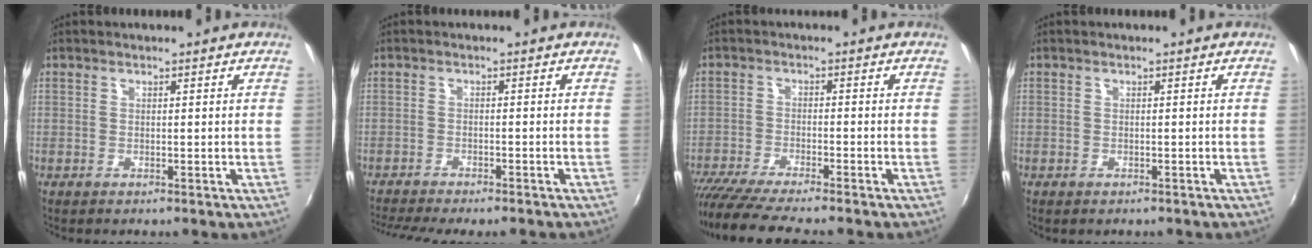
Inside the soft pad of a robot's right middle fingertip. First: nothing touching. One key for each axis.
{"total": 8.0, "fx": -7.2, "fy": 0.7, "fz": 3.5, "tx": -0.085, "ty": -0.022, "tz": -0.113}
{"total": 10.0, "fx": -8.8, "fy": 0.6, "fz": 4.8, "tx": -0.113, "ty": -0.038, "tz": -0.152}
{"total": 0.8, "fx": -0.6, "fy": 0.4, "fz": 0.2, "tx": -0.007, "ty": -0.001, "tz": -0.007}